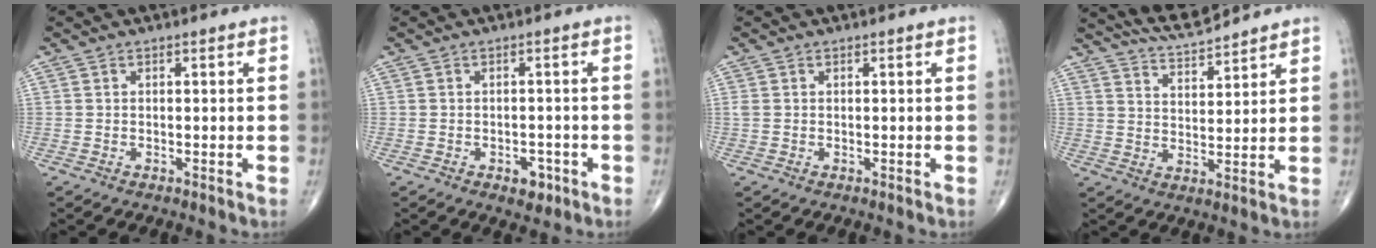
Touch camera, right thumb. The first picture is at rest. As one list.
[{"total": 3.2, "force": [-1.5, 2.0, 2.0], "torque": [-0.009, 0.006, -0.015]}, {"total": 0.7, "force": [0.1, 0.5, 0.4], "torque": [-0.012, 0.004, 0.004]}, {"total": 7.4, "force": [7.2, 0.4, 1.6], "torque": [-0.027, -0.037, 0.135]}]